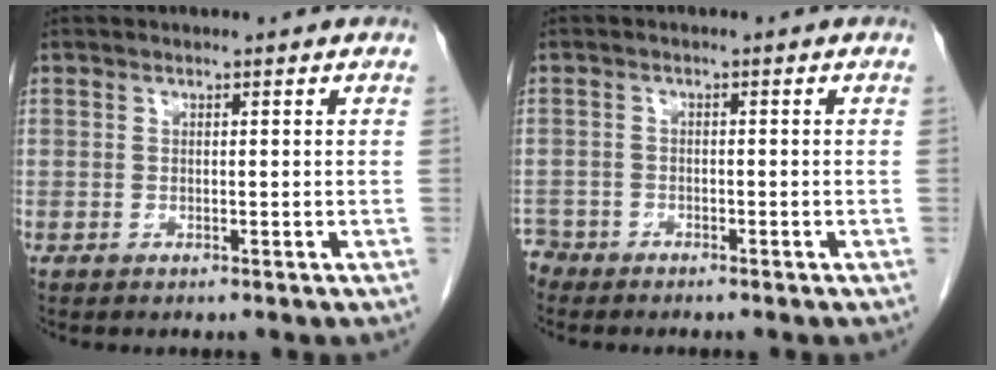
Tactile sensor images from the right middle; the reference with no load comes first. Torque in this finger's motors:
{"motor_torque": [-0.02, -0.06, -0.12, -0.10]}